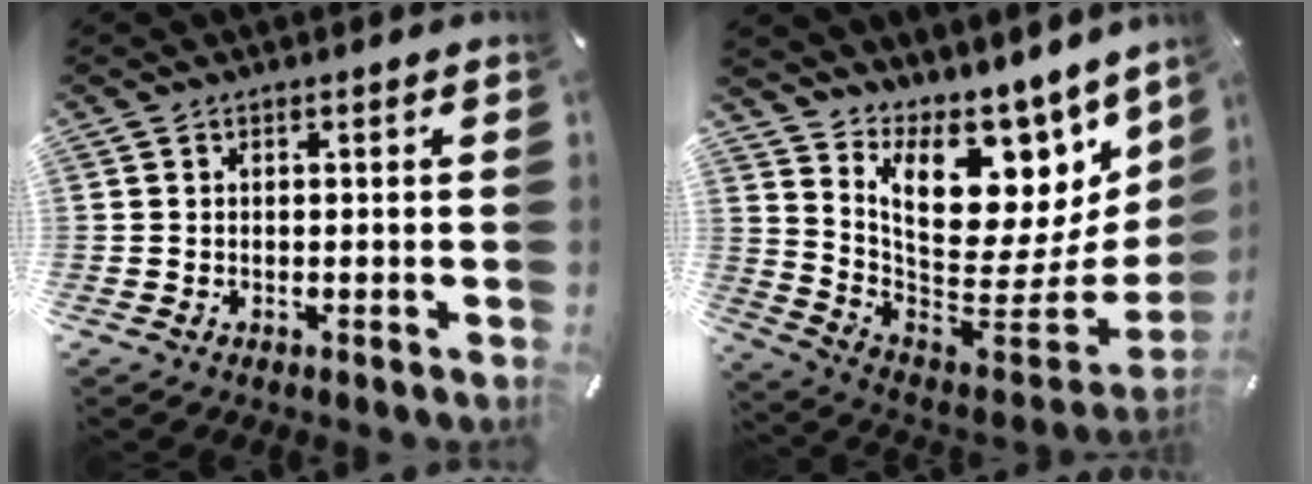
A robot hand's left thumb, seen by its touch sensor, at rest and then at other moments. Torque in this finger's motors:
{"motor_torque": [2.72, -0.03, 1.42, -1.35, 0.44]}